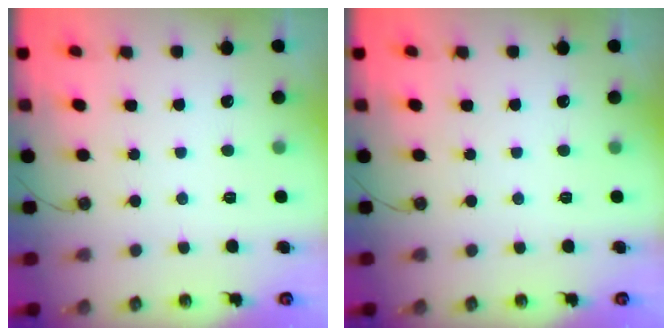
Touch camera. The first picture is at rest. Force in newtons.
{"total": 0.0}